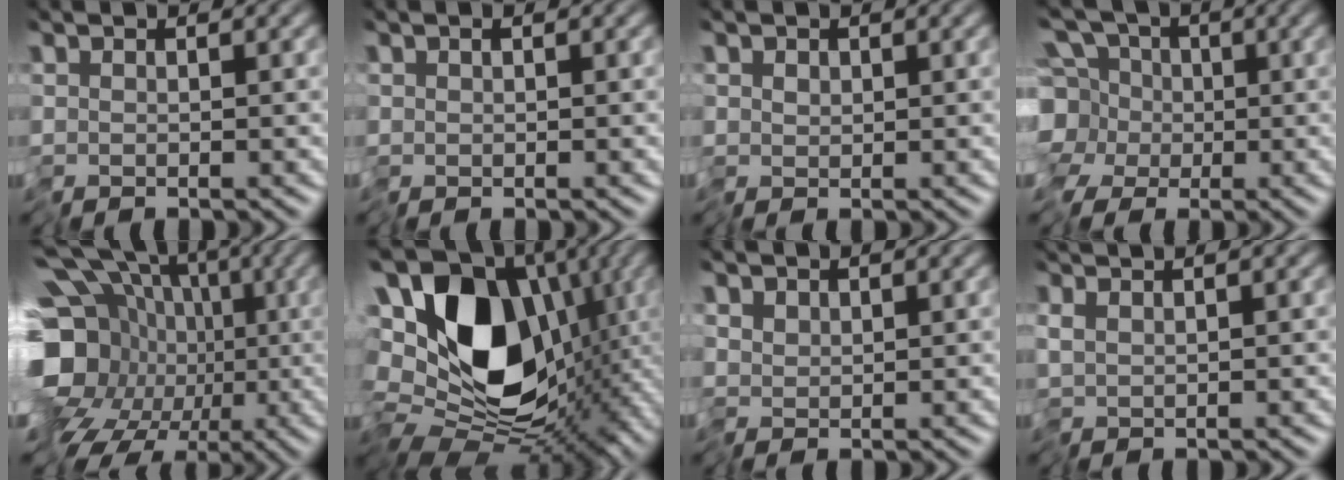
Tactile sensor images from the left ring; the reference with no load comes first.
{"total": 0.9, "force": [-0.1, 0.6, 0.6], "torque": [-0.009, 0.000, -0.003]}
{"total": 1.0, "force": [0.1, 0.7, 0.6], "torque": [-0.015, 0.000, 0.000]}
{"total": 6.0, "force": [-1.0, 5.0, 3.1], "torque": [-0.055, 0.010, -0.038]}
{"total": 20.9, "force": [-4.2, 18.2, 9.4], "torque": [-0.161, -0.006, -0.123]}
{"total": 17.5, "force": [1.8, 12.5, 12.1], "torque": [-0.156, 0.008, 0.035]}
{"total": 0.8, "force": [0.3, 0.6, 0.4], "torque": [-0.007, 0.001, 0.006]}
{"total": 1.4, "force": [0.8, -0.1, 1.1], "torque": [-0.023, 0.008, 0.017]}